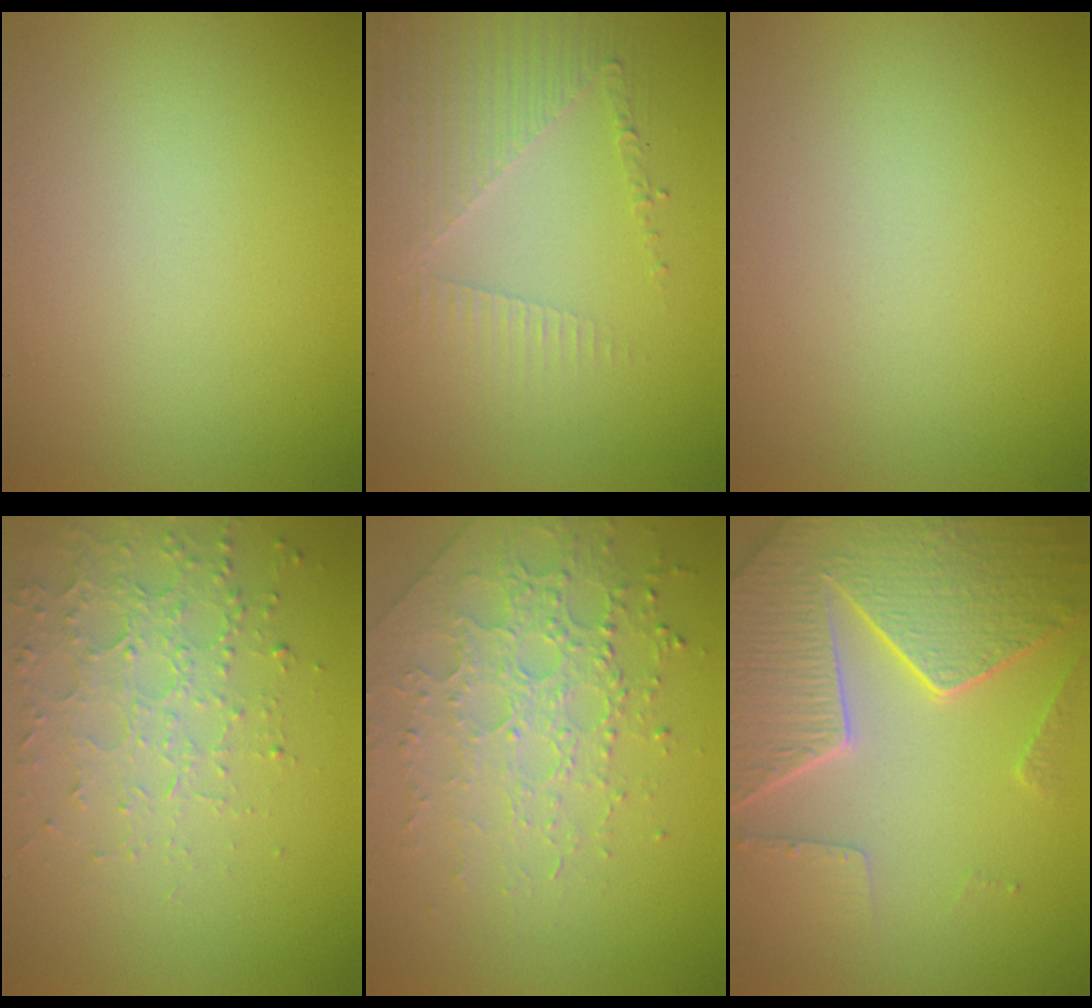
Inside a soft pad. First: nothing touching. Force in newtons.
{"total": 3.5, "press": 3.2, "slide": 1.4}
{"total": 0.0}
{"total": 3.9, "press": 3.0, "slide": 2.5}
{"total": 3.9, "press": 3.8, "slide": 0.7}
{"total": 8.2, "press": 6.1, "slide": 5.5}